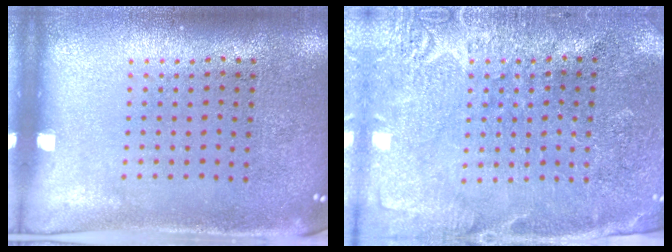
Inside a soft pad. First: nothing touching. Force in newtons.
{"total": 2.8, "press": 2.8, "slide": 0.1}